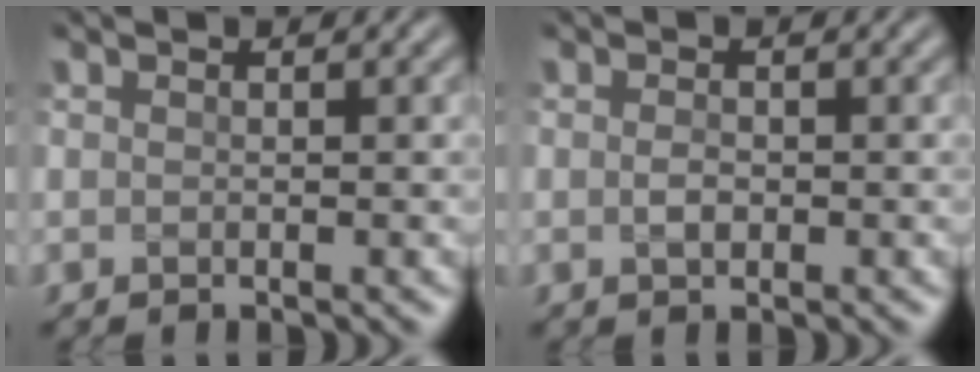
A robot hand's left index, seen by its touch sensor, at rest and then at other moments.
{"total": 0.9, "force": [0.0, 0.6, 0.7], "torque": [-0.014, 0.003, -0.001]}